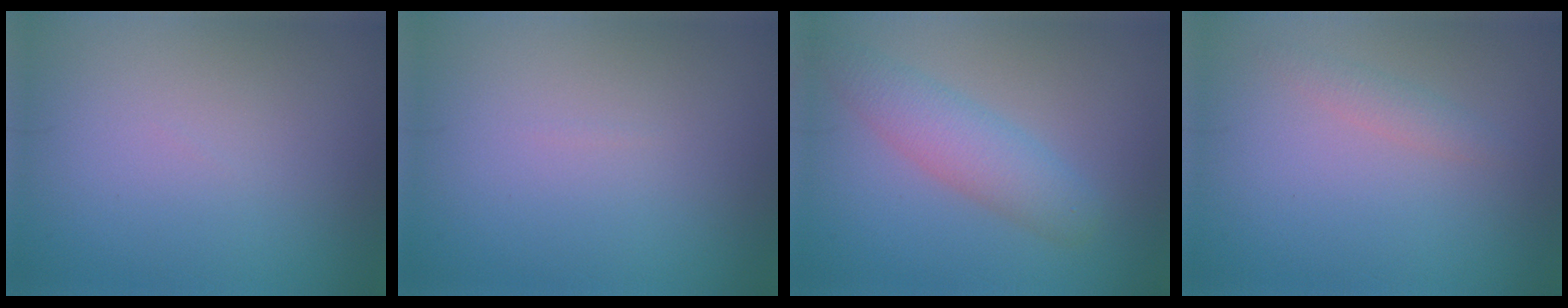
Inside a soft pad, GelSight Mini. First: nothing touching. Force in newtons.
{"total": 0.0}
{"total": 3.7, "press": 3.7, "slide": 0.1}
{"total": 1.2, "press": 1.2, "slide": 0.0}